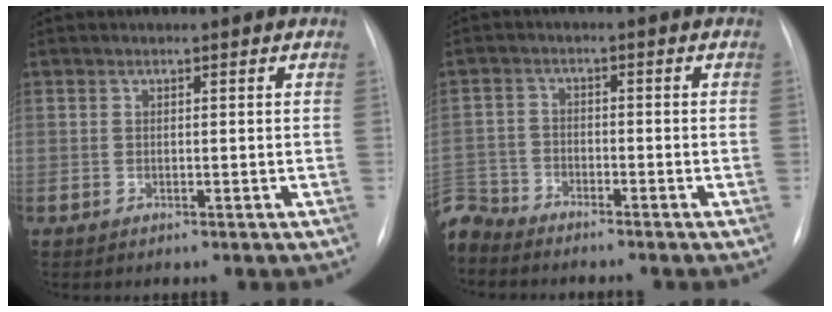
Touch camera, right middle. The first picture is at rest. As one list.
[{"total": 6.7, "force": [-6.4, 1.8, 0.5], "torque": [-0.010, -0.007, -0.128]}]